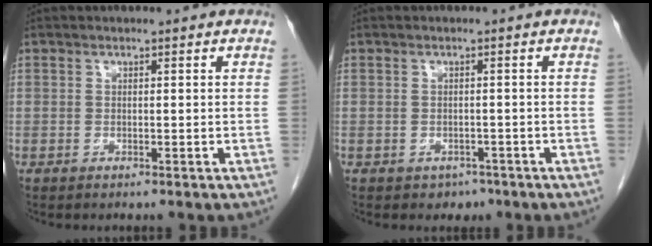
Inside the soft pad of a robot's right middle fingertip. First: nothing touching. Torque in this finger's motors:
{"motor_torque": [0.39, -0.17, -0.02, -0.01]}